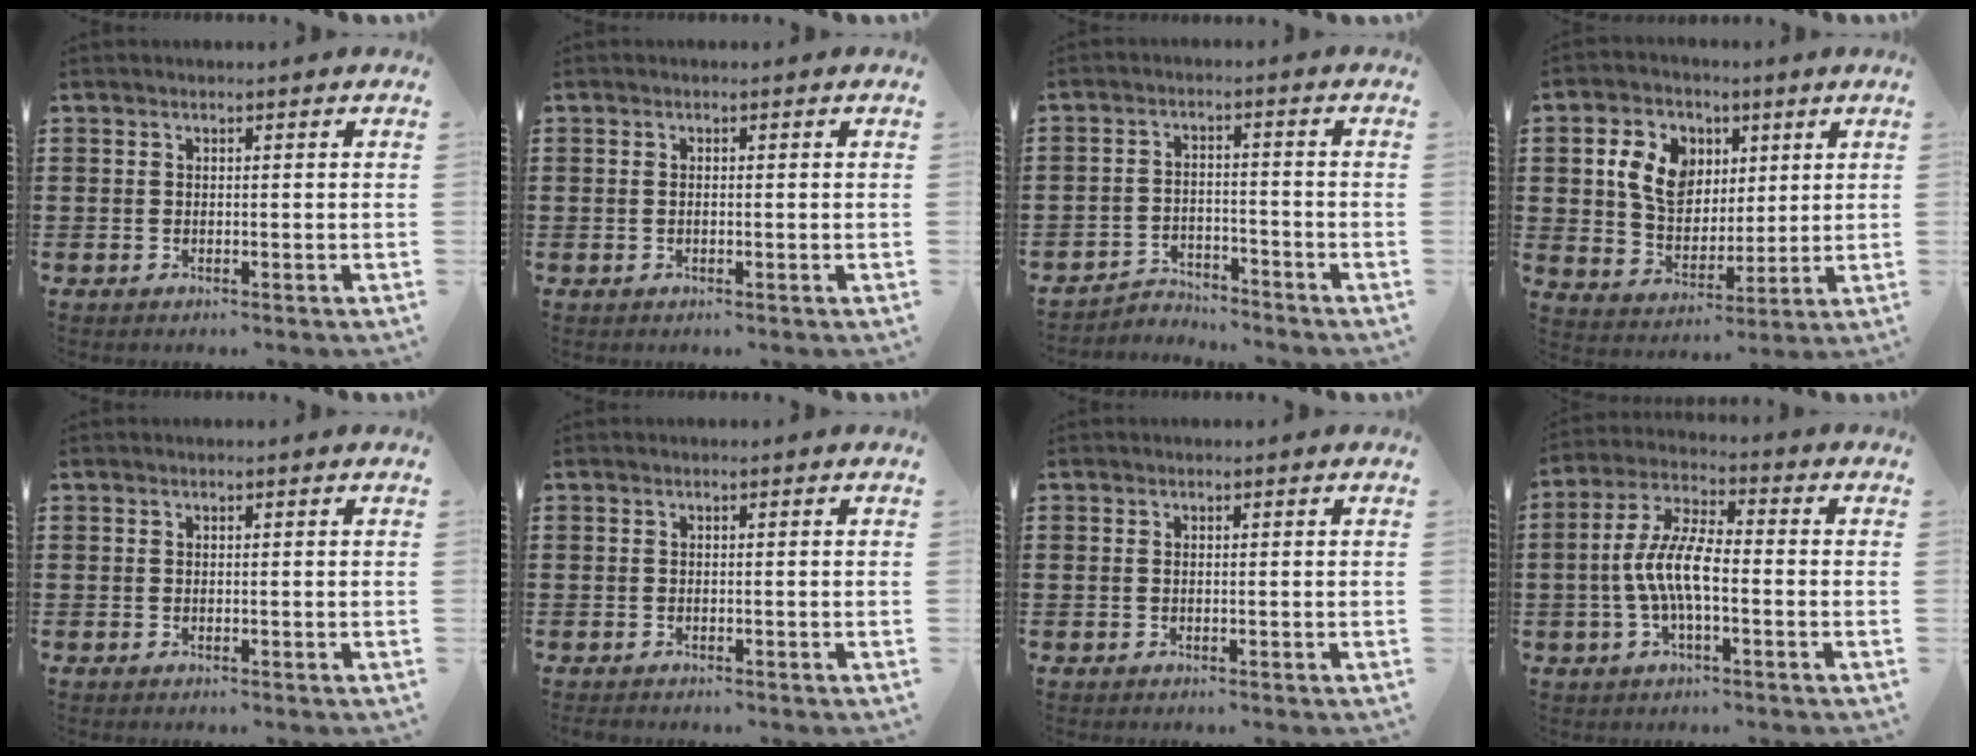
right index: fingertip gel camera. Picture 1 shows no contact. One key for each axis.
{"total": 0.6, "fx": -0.1, "fy": 0.3, "fz": 0.5, "tx": -0.012, "ty": -0.001, "tz": -0.001}
{"total": 3.5, "fx": -3.4, "fy": 0.7, "fz": 0.0, "tx": -0.008, "ty": 0.006, "tz": -0.073}
{"total": 9.0, "fx": 2.8, "fy": 7.1, "fz": 4.7, "tx": -0.104, "ty": 0.020, "tz": 0.050}
{"total": 0.0}
{"total": 0.5, "fx": -0.5, "fy": 0.0, "fz": 0.0, "tx": -0.003, "ty": -0.003, "tz": -0.010}
{"total": 0.0}
{"total": 8.1, "fx": -1.6, "fy": 2.6, "fz": 7.5, "tx": -0.178, "ty": -0.012, "tz": -0.038}